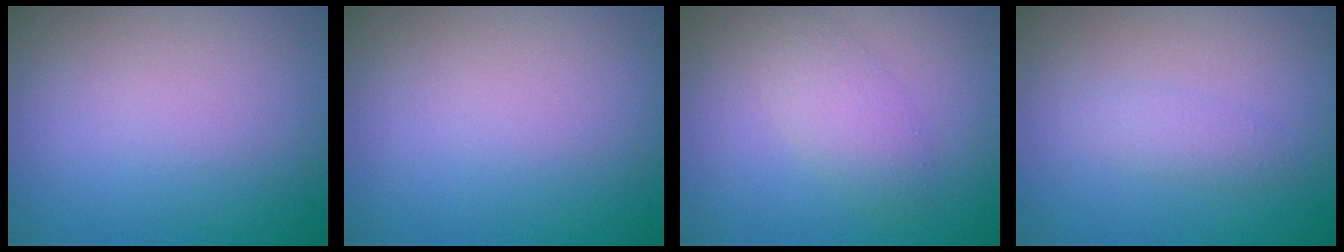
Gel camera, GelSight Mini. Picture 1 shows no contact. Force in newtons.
{"total": 0.0}
{"total": 2.5, "press": 2.5, "slide": 0.2}
{"total": 1.3, "press": 1.3, "slide": 0.1}